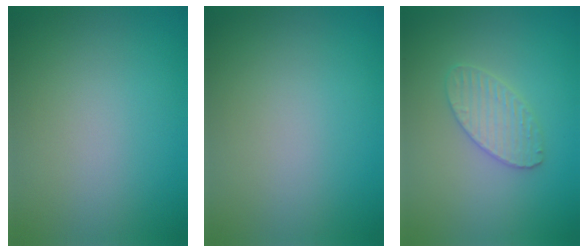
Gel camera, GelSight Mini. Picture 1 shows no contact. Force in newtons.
{"total": 0.0}
{"total": 2.6, "press": 2.6, "slide": 0.2}